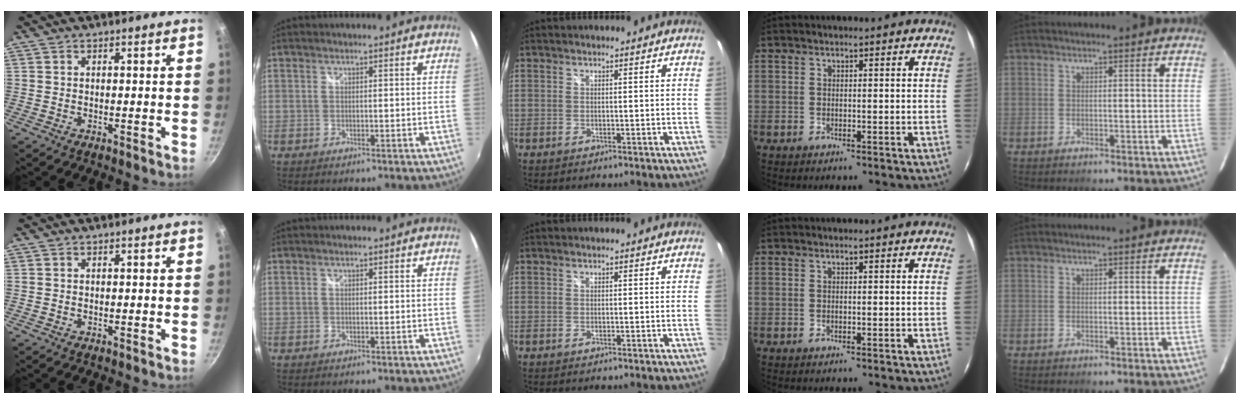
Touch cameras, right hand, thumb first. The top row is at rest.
{}